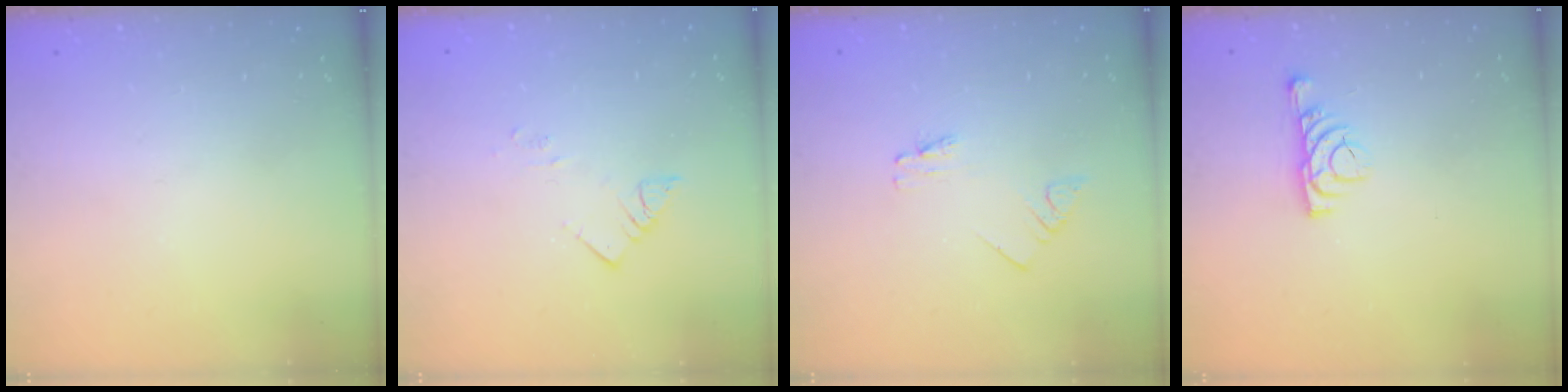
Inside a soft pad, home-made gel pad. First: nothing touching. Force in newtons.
{"total": 3.4, "press": 3.4, "slide": 0.1}
{"total": 1.1, "press": 1.1, "slide": 0.0}
{"total": 5.0, "press": 4.9, "slide": 1.1}